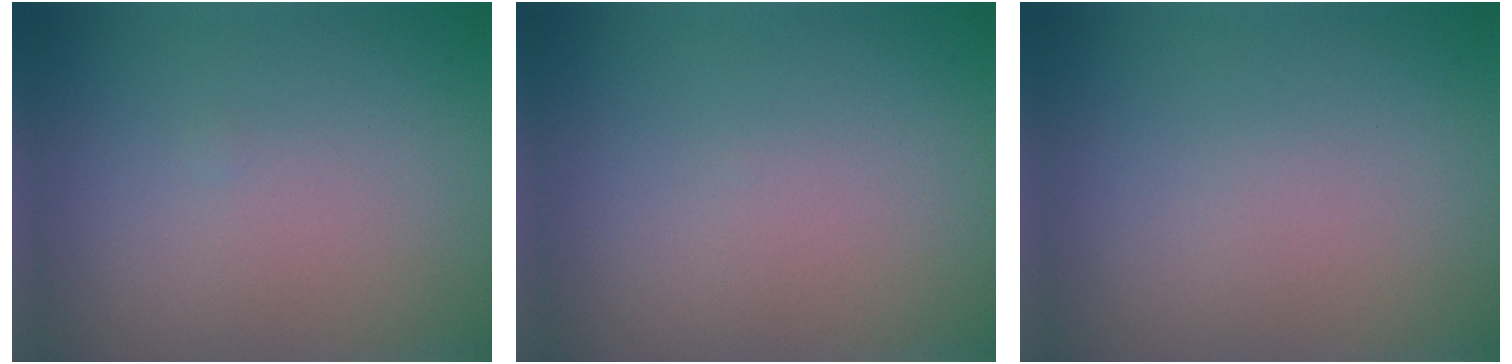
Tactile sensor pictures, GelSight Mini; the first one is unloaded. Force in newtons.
{"total": 0.0}
{"total": 0.0}